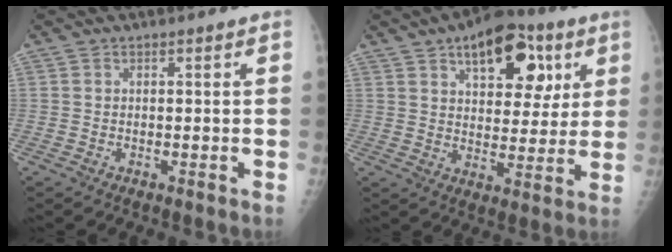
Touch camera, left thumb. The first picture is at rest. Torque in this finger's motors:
{"motor_torque": [1.27, 1.45, 0.59, -0.64, 0.10]}